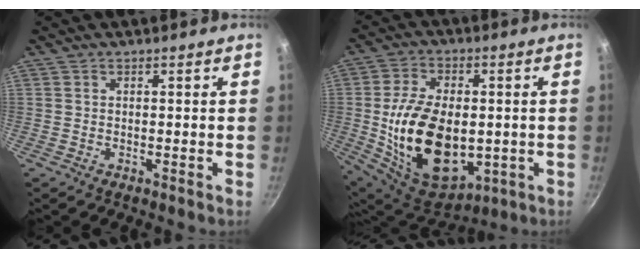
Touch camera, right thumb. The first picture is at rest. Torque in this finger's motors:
{"motor_torque": [-0.49, 2.09, 2.30, 0.11, 0.32]}